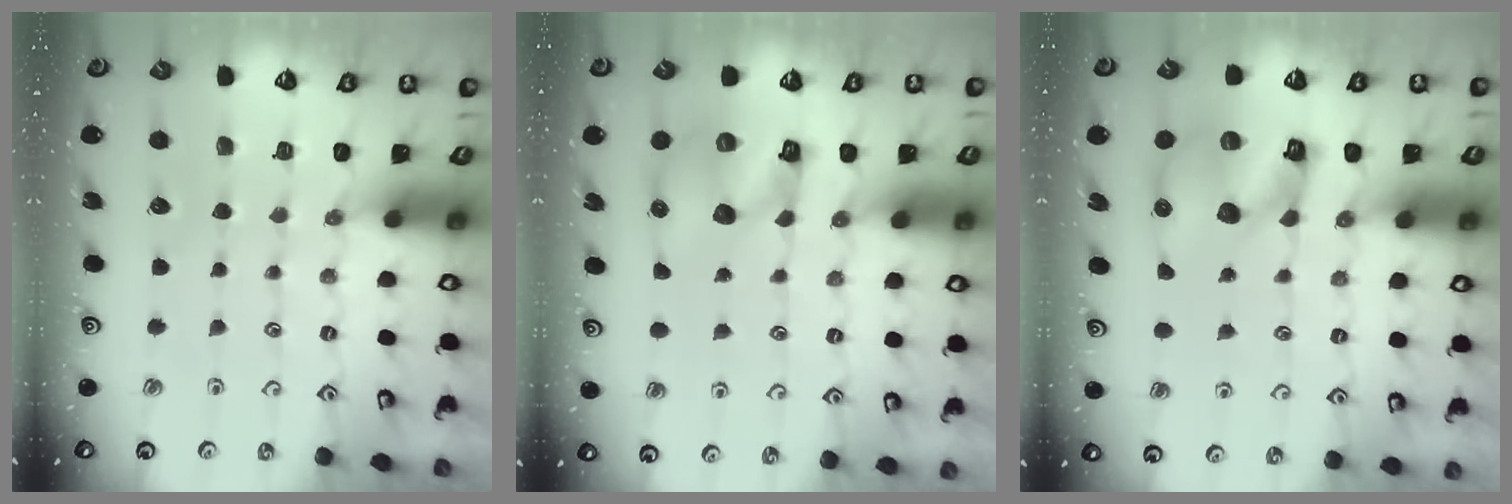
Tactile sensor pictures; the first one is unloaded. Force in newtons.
{"total": 9.4, "press": 9.3, "slide": 1.5}
{"total": 12.0, "press": 11.9, "slide": 1.8}